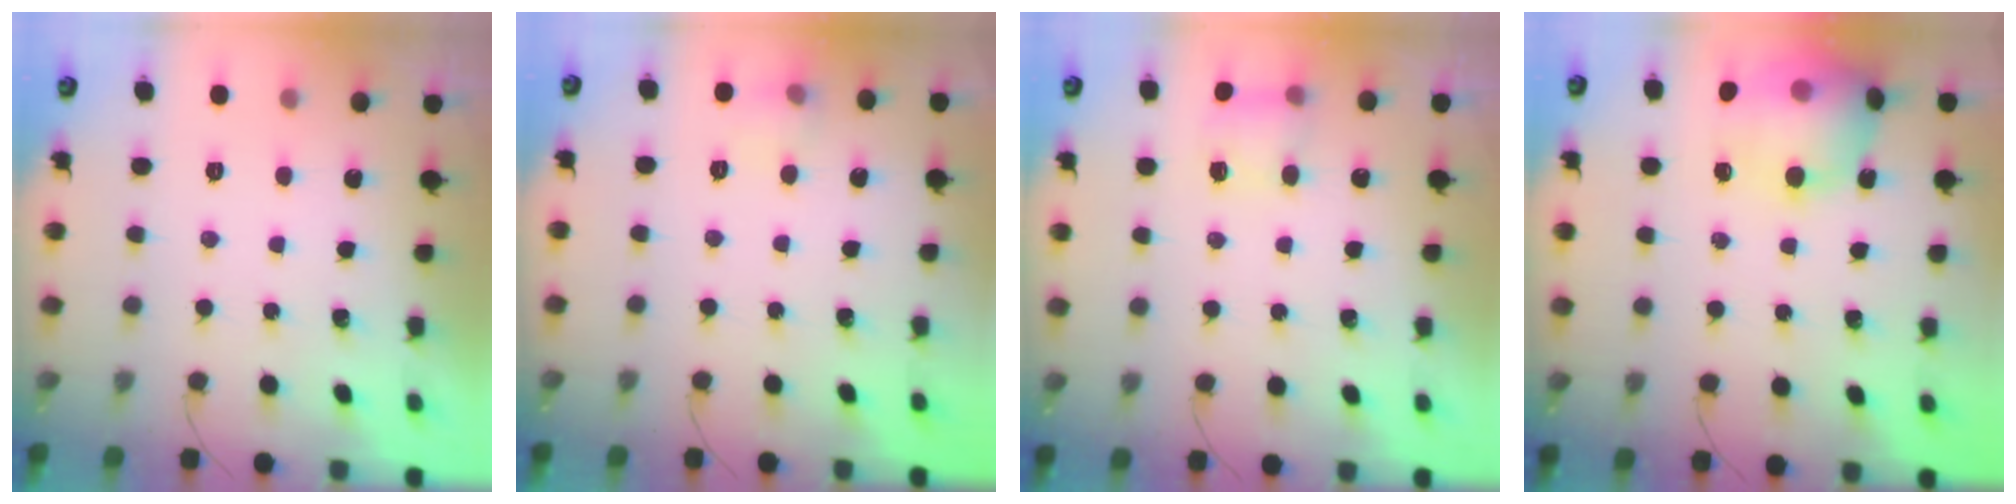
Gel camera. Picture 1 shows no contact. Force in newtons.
{"total": 5.3, "press": 5.1, "slide": 1.5}
{"total": 4.3, "press": 4.3, "slide": 0.6}
{"total": 15.2, "press": 15.0, "slide": 2.7}